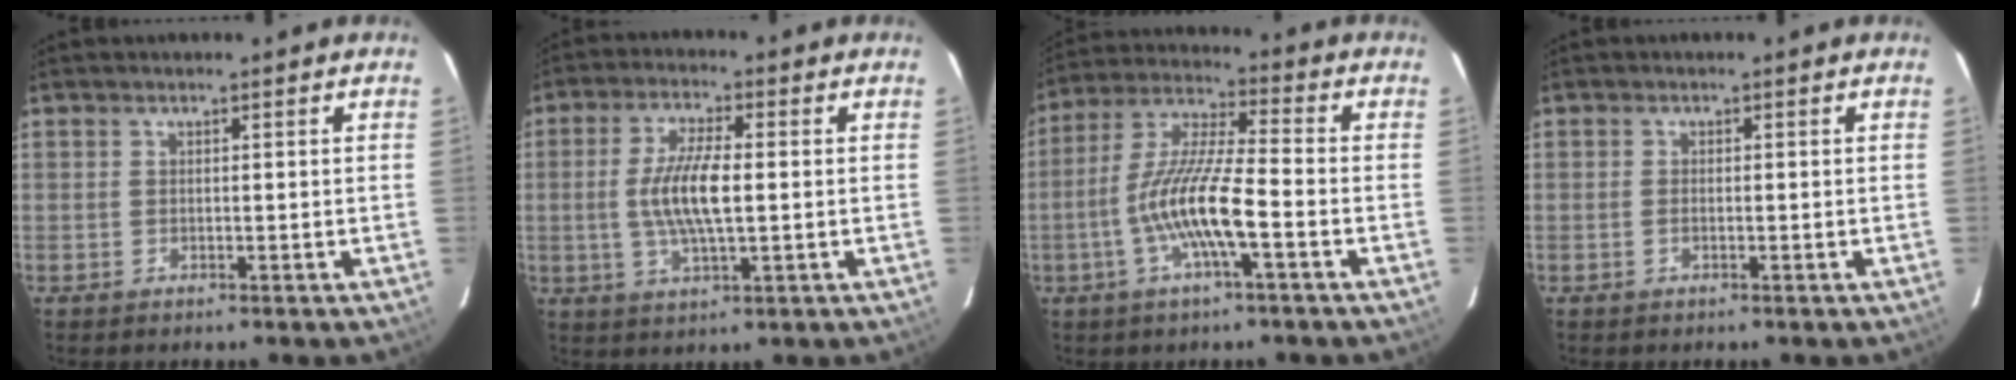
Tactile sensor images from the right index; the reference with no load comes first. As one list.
[{"total": 8.8, "force": [-0.1, 2.3, 8.5], "torque": [-0.169, 0.002, -0.002]}, {"total": 12.2, "force": [-4.1, 1.4, 11.4], "torque": [-0.234, 0.001, -0.084]}, {"total": 0.6, "force": [-0.3, 0.3, 0.5], "torque": [-0.011, 0.002, -0.006]}]